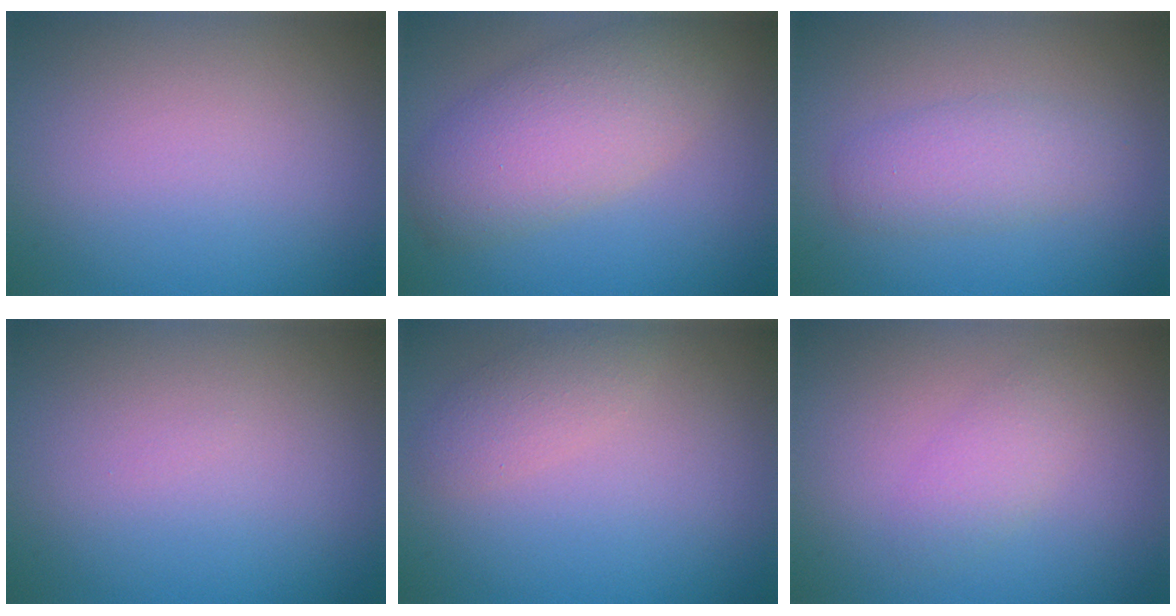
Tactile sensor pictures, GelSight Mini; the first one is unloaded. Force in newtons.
{"total": 6.1, "press": 6.1, "slide": 0.4}
{"total": 2.9, "press": 2.9, "slide": 0.1}
{"total": 0.0}
{"total": 1.9, "press": 1.9, "slide": 0.1}
{"total": 1.9, "press": 1.9, "slide": 0.1}